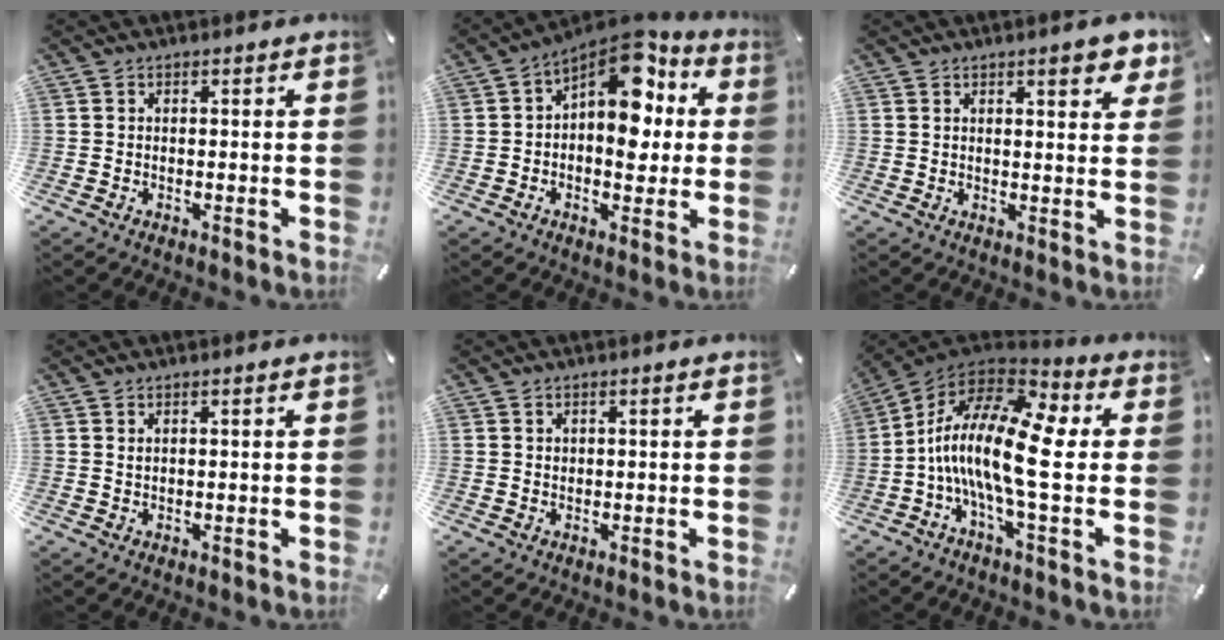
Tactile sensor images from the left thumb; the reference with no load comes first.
{"total": 13.1, "force": [5.0, 7.6, 9.4], "torque": [-0.125, -0.046, 0.085]}
{"total": 5.8, "force": [3.5, 1.8, 4.3], "torque": [-0.058, -0.013, 0.055]}
{"total": 0.9, "force": [0.6, 0.0, 0.7], "torque": [-0.014, -0.002, 0.012]}
{"total": 0.7, "force": [0.6, 0.2, 0.3], "torque": [-0.006, -0.002, 0.012]}
{"total": 20.2, "force": [-0.6, 6.8, 19.0], "torque": [-0.402, -0.017, -0.019]}